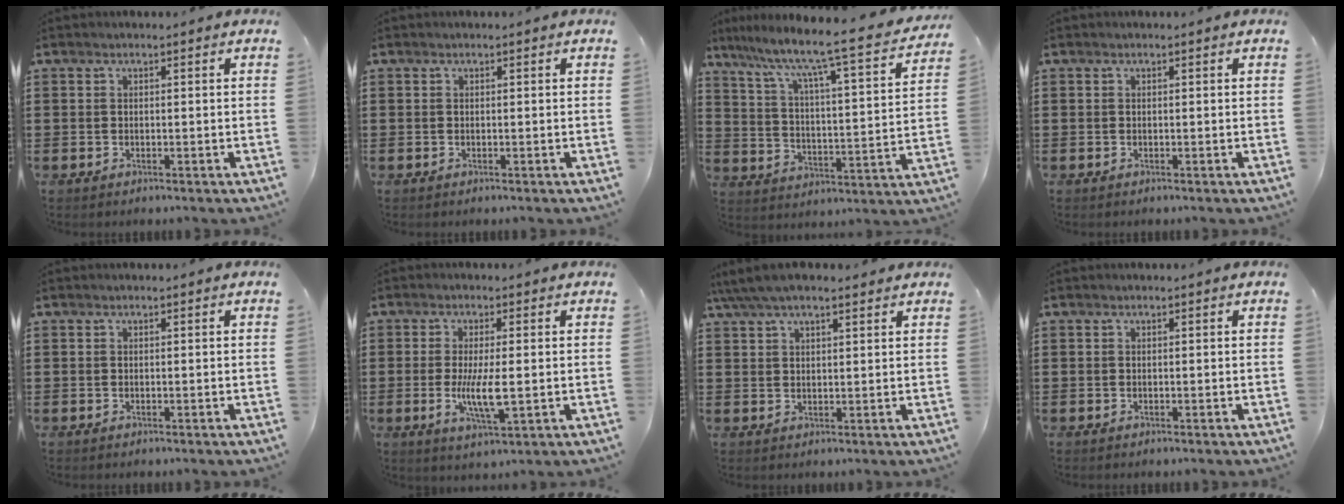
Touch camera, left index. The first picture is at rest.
{"total": 0.0}
{"total": 7.5, "force": [6.0, -0.4, 4.5], "torque": [-0.104, -0.060, 0.086]}
{"total": 0.0}
{"total": 0.0}
{"total": 6.4, "force": [-0.6, 1.3, 6.3], "torque": [-0.129, -0.011, -0.014]}
{"total": 5.2, "force": [4.3, 1.2, 2.6], "torque": [-0.062, -0.002, 0.079]}
{"total": 0.0}